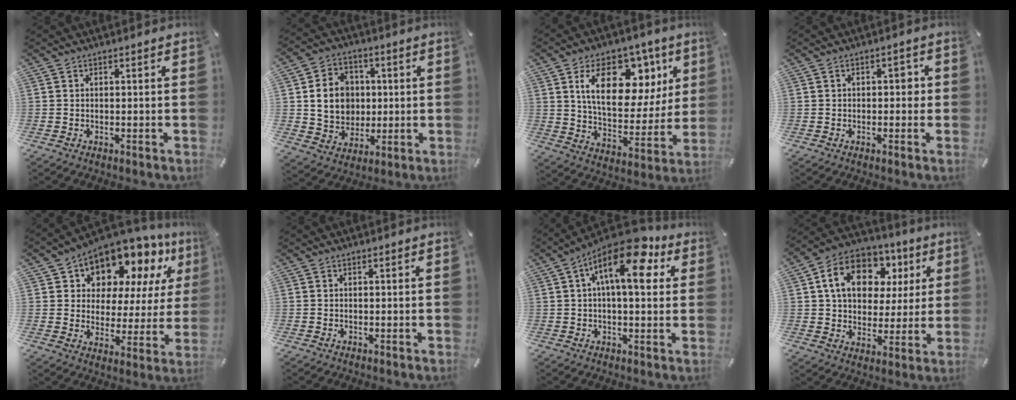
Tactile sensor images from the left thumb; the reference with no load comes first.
{"total": 11.6, "force": [1.0, 10.4, 5.2], "torque": [-0.092, 0.009, 0.025]}
{"total": 19.2, "force": [9.0, 11.5, 12.4], "torque": [-0.190, -0.032, 0.153]}
{"total": 2.4, "force": [-0.1, 1.6, 1.7], "torque": [-0.028, 0.007, -0.009]}
{"total": 11.7, "force": [9.9, 5.5, 2.6], "torque": [-0.060, -0.095, 0.172]}
{"total": 0.0}
{"total": 15.4, "force": [6.3, 6.6, 12.5], "torque": [-0.192, -0.025, 0.099]}
{"total": 14.8, "force": [5.3, 11.5, 7.7], "torque": [-0.128, -0.007, 0.100]}